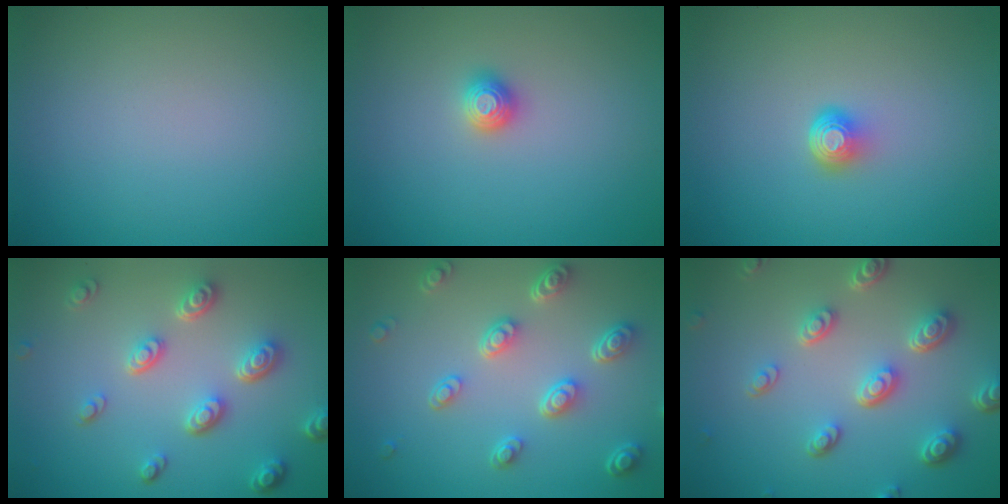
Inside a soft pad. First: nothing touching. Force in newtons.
{"total": 1.2, "press": 1.1, "slide": 0.3}
{"total": 2.0, "press": 1.3, "slide": 1.6}
{"total": 4.6, "press": 3.5, "slide": 3.0}
{"total": 4.7, "press": 3.5, "slide": 3.2}
{"total": 5.2, "press": 3.9, "slide": 3.5}